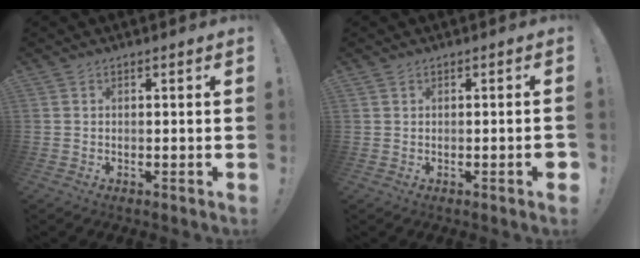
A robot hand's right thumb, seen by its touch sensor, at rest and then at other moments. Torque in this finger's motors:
{"motor_torque": [-0.02, 0.08, 0.12, 0.05, 0.01]}